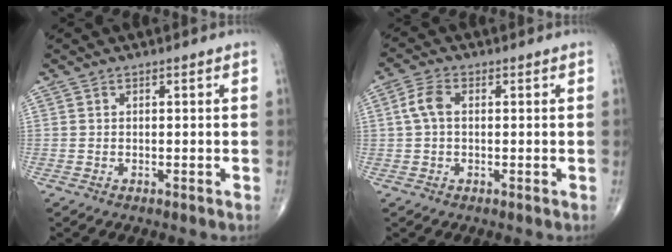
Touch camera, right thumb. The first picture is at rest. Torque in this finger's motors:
{"motor_torque": [-0.49, 0.57, -0.05, -0.42, 0.13]}